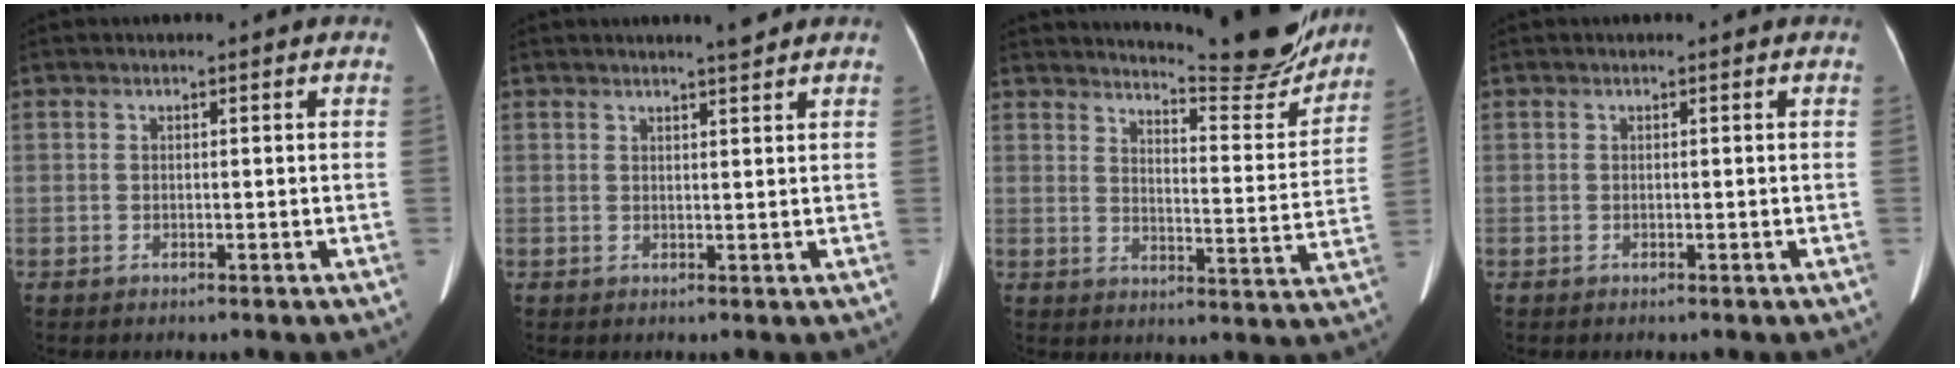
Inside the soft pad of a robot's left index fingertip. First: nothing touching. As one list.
[{"total": 2.2, "force": [1.9, -0.2, 1.0], "torque": [-0.017, -0.006, 0.028]}, {"total": 15.6, "force": [14.8, 1.0, 4.7], "torque": [-0.067, -0.064, 0.182]}, {"total": 0.0}]